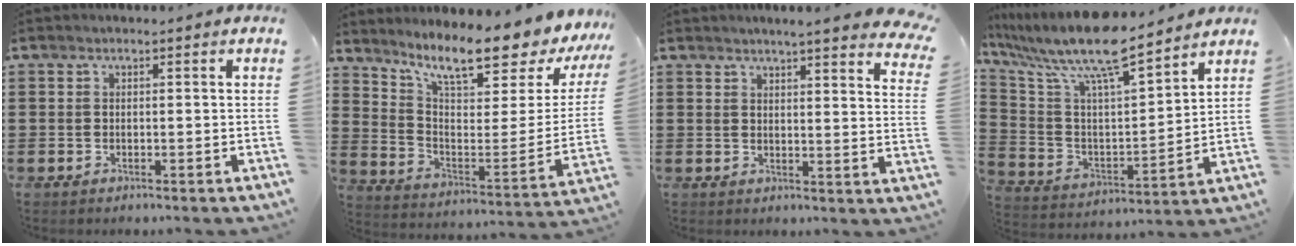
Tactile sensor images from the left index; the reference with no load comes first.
{"total": 11.1, "force": [8.9, 1.6, 6.5], "torque": [-0.130, -0.076, 0.143]}
{"total": 4.0, "force": [3.8, -0.6, 1.3], "torque": [-0.034, -0.019, 0.064]}
{"total": 11.3, "force": [9.3, 1.0, 6.2], "torque": [-0.158, -0.066, 0.155]}